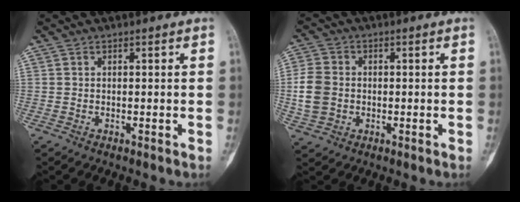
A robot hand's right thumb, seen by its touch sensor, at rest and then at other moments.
{"total": 7.2, "force": [-0.5, 5.9, 4.1], "torque": [-0.082, 0.006, -0.013]}